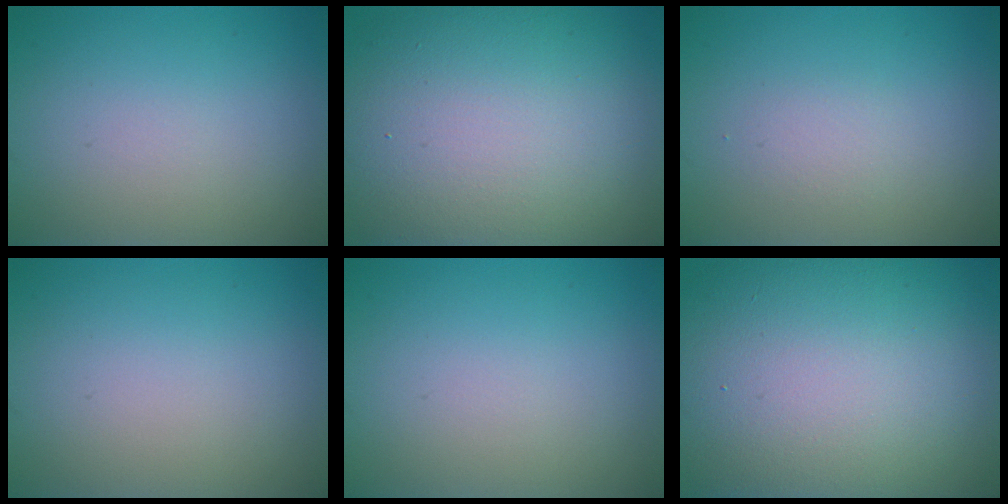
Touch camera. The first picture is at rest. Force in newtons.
{"total": 16.2, "press": 16.1, "slide": 1.0}
{"total": 1.1, "press": 1.1, "slide": 0.0}
{"total": 0.0}
{"total": 0.0}
{"total": 18.3, "press": 18.2, "slide": 0.8}